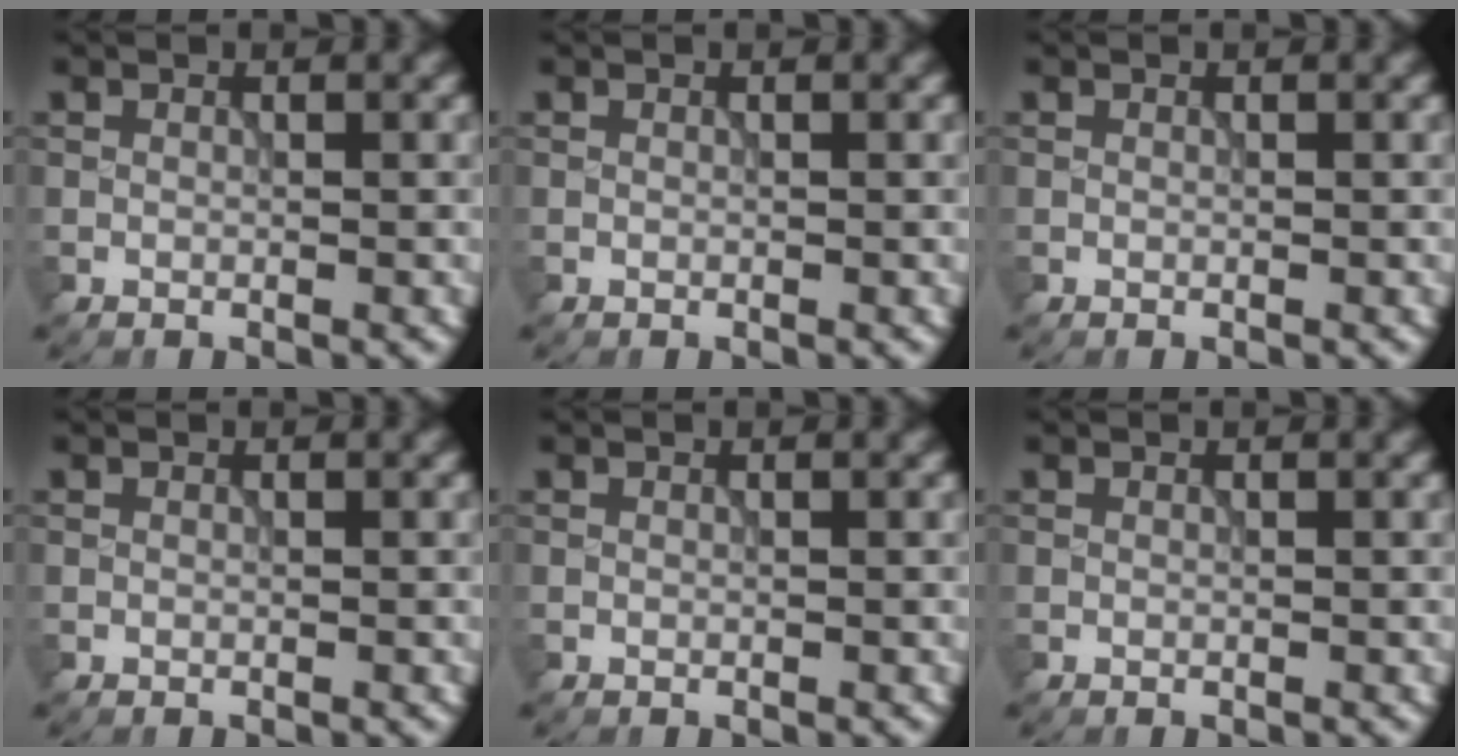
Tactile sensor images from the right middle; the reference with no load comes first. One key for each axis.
{"total": 0.0}
{"total": 0.0}
{"total": 0.0}
{"total": 0.0}
{"total": 0.0}